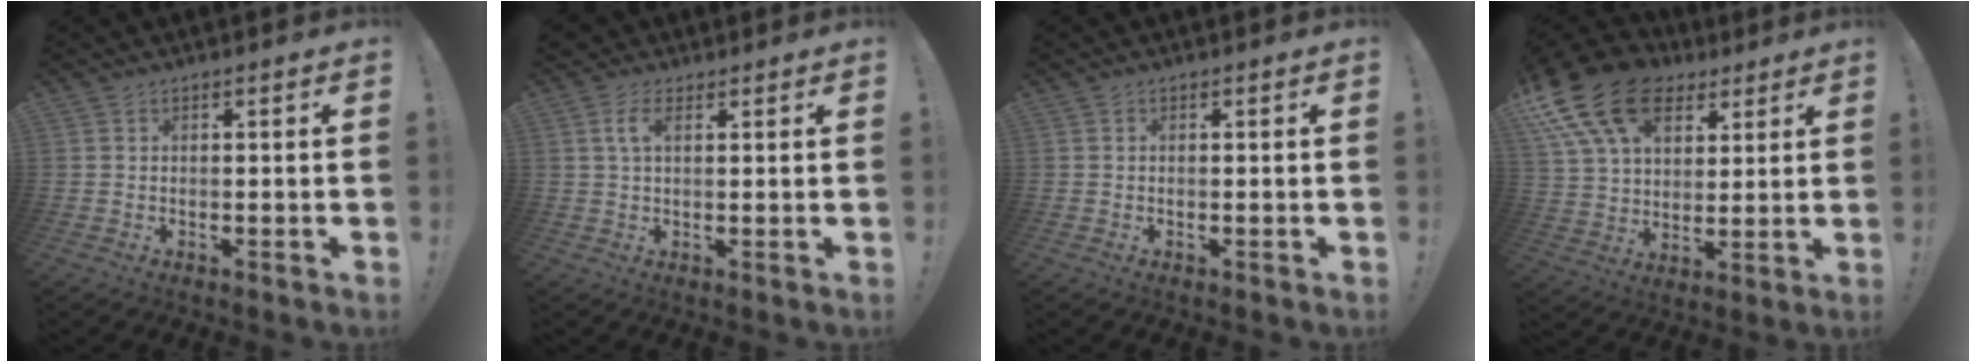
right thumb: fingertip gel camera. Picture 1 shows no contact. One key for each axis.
{"total": 5.6, "fx": 2.4, "fy": 3.0, "fz": 4.0, "tx": -0.081, "ty": 0.000, "tz": 0.043}
{"total": 0.0}
{"total": 20.8, "fx": 10.7, "fy": 13.5, "fz": 11.6, "tx": -0.195, "ty": -0.049, "tz": 0.199}